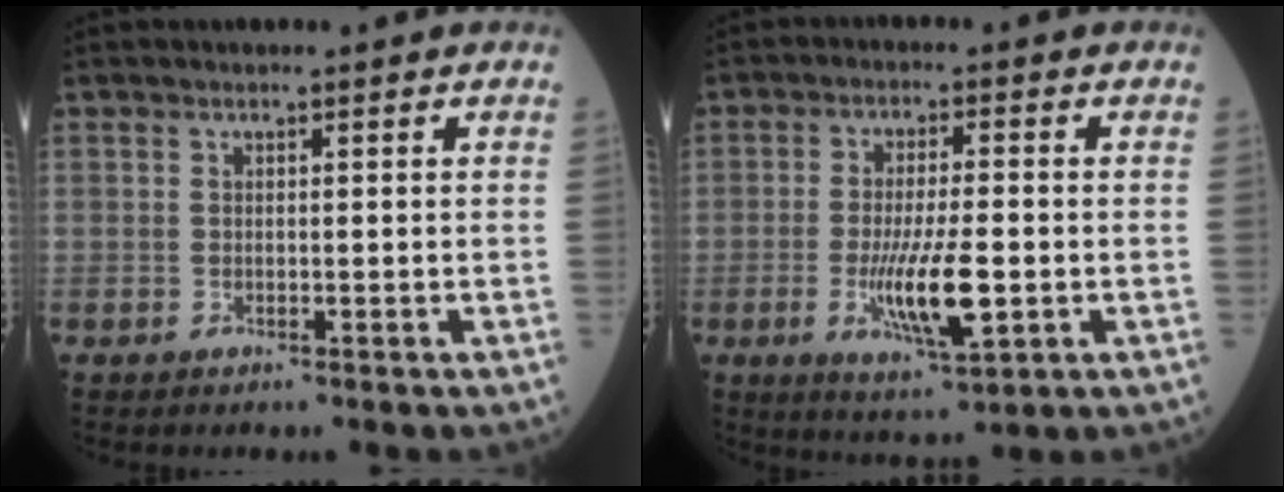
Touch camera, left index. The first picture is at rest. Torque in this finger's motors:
{"motor_torque": [1.81, 0.33, 0.74, 0.18]}